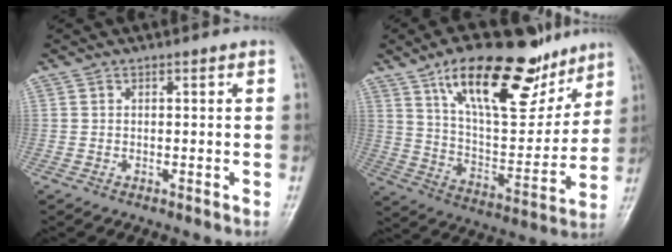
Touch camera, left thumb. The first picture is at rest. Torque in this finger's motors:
{"motor_torque": [0.19, 0.20, 1.47, -1.30, 0.22]}